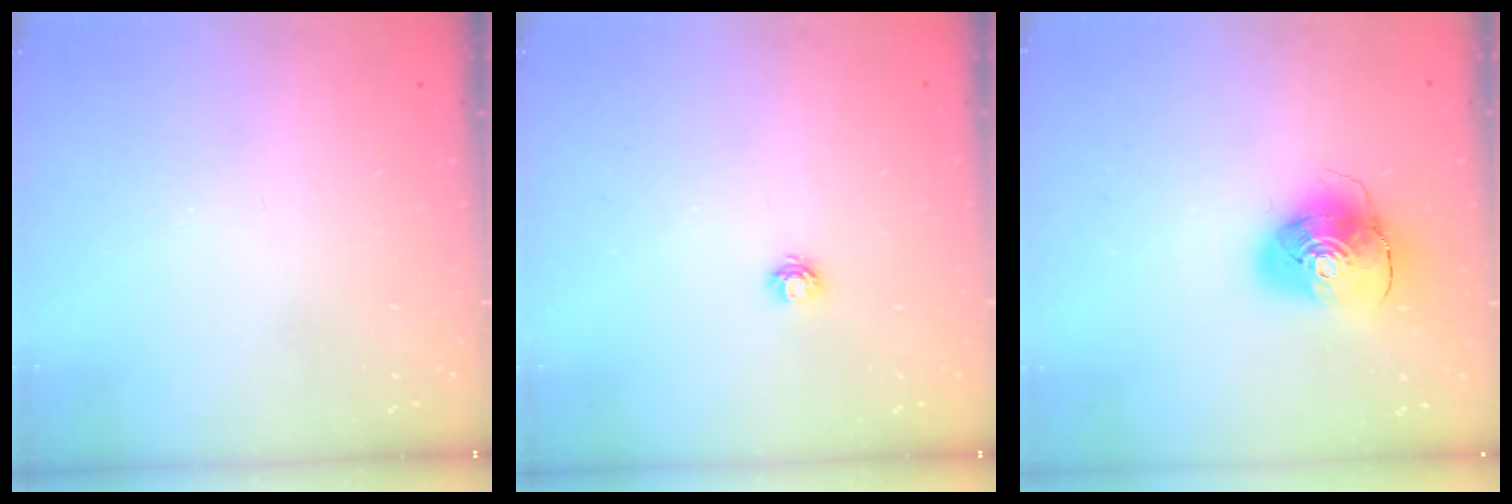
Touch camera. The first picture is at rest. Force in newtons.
{"total": 3.9, "press": 3.9, "slide": 0.5}
{"total": 9.9, "press": 9.8, "slide": 1.4}